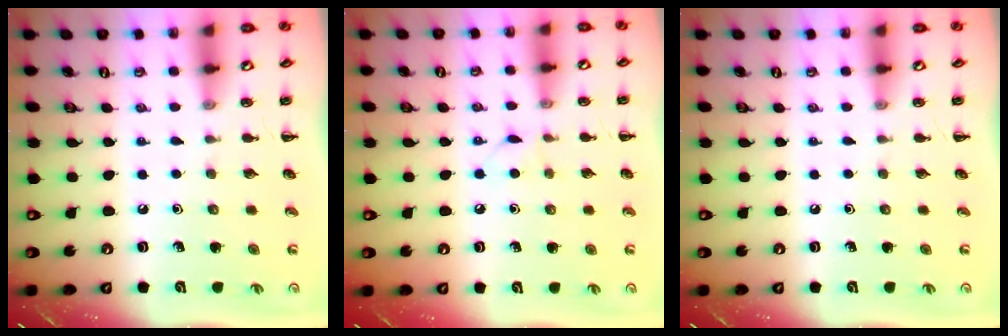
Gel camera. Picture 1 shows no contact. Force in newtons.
{"total": 5.2, "press": 5.0, "slide": 1.5}
{"total": 0.0}